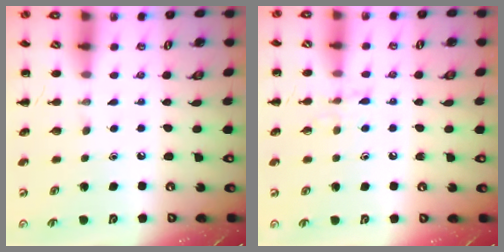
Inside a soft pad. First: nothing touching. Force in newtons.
{"total": 5.3, "press": 5.2, "slide": 1.1}